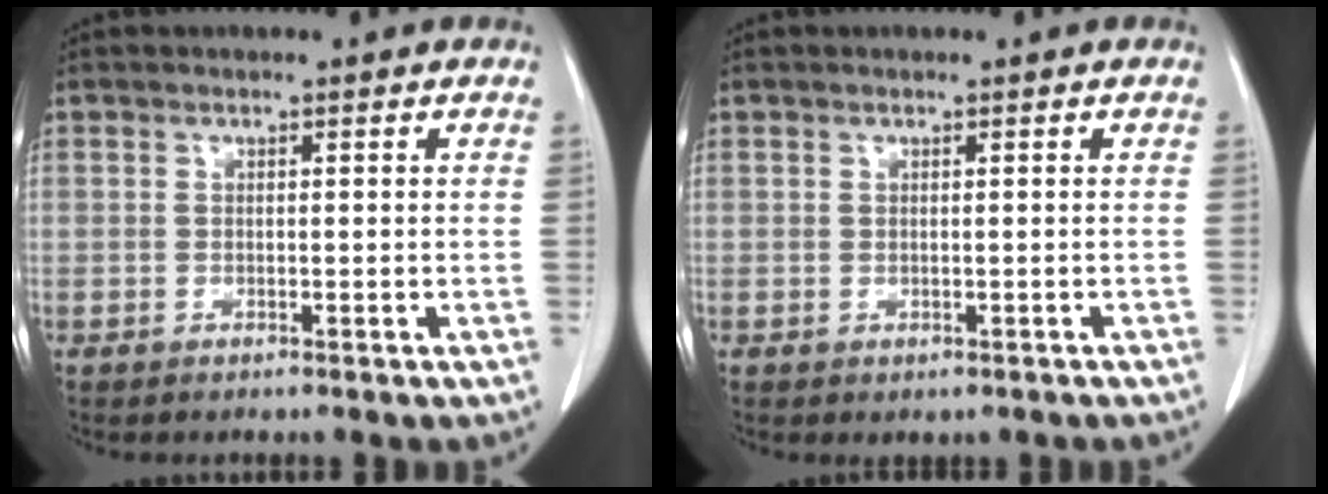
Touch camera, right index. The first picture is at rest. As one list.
[{"total": 1.0, "force": [-0.5, 0.8, 0.3], "torque": [-0.004, 0.004, -0.001]}]